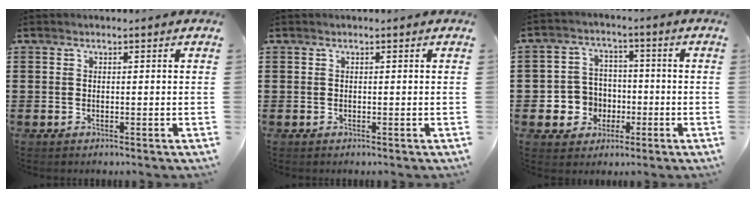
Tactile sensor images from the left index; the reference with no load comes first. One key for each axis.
{"total": 0.0}
{"total": 5.8, "fx": -1.6, "fy": 5.5, "fz": 1.2, "tx": -0.046, "ty": 0.013, "tz": -0.027}